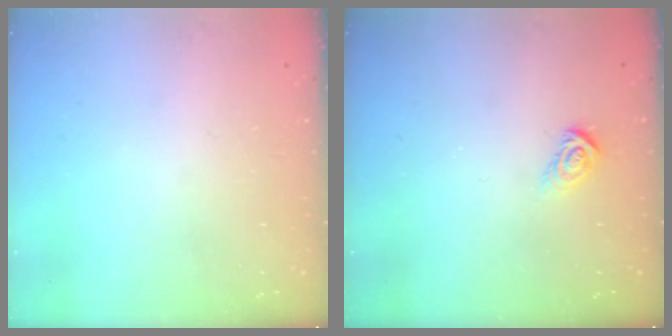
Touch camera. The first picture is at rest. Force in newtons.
{"total": 4.6, "press": 4.6, "slide": 0.4}